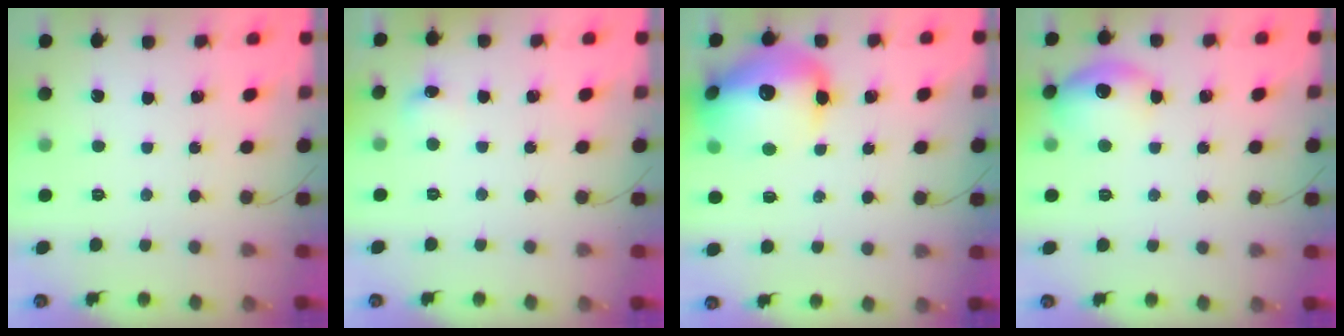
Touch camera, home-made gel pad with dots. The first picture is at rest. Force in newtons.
{"total": 5.2, "press": 4.9, "slide": 1.5}
{"total": 19.5, "press": 19.2, "slide": 3.2}
{"total": 11.9, "press": 11.9, "slide": 1.2}